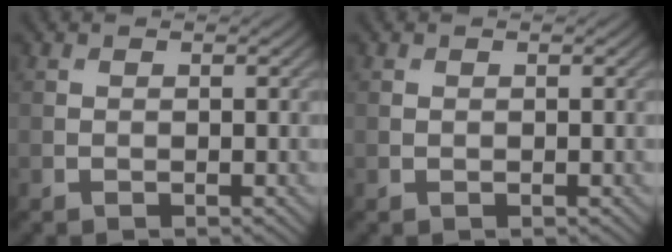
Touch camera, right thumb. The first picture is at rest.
{"total": 0.0}